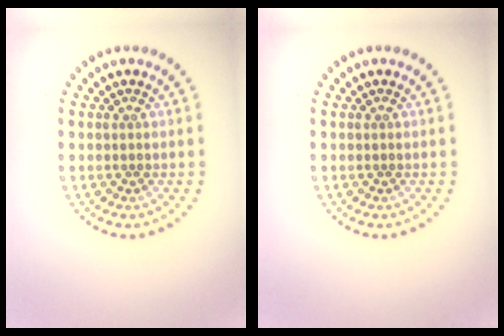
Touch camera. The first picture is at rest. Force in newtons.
{"total": 0.0}